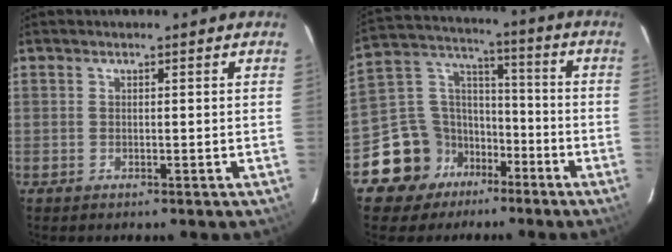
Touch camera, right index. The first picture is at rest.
{"total": 12.8, "force": [-8.0, 9.5, 3.0], "torque": [-0.086, 0.060, -0.130]}